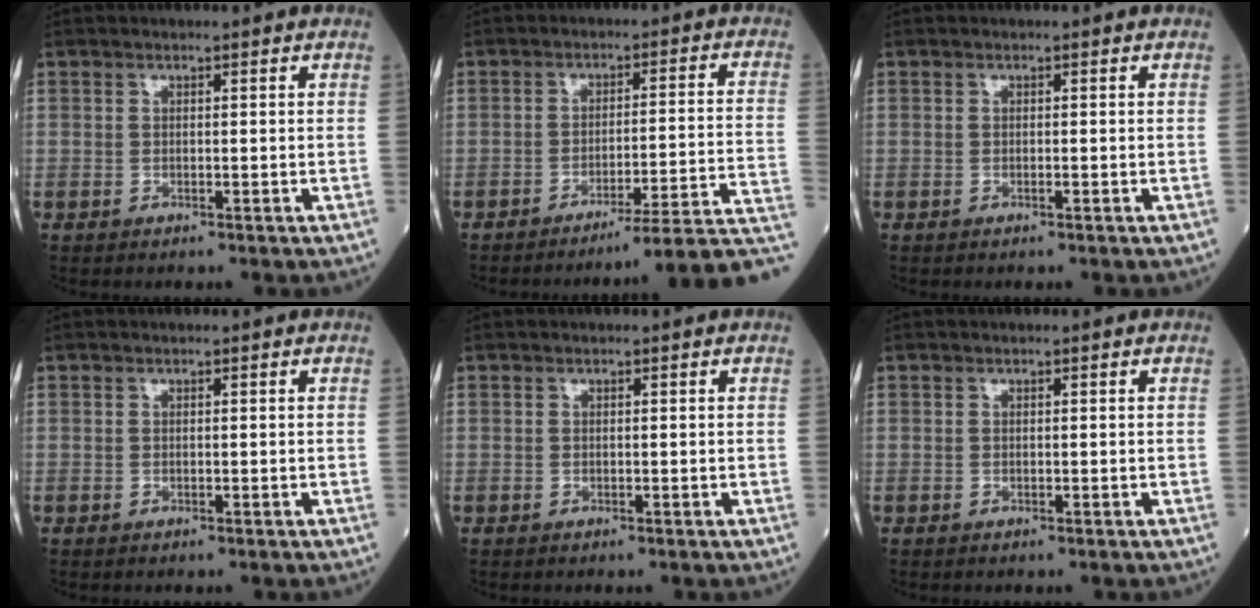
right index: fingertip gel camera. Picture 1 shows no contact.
{"total": 12.3, "force": [-9.9, -2.3, 7.0], "torque": [-0.045, 0.013, -0.129]}
{"total": 0.0}
{"total": 0.0}
{"total": 0.0}
{"total": 0.0}